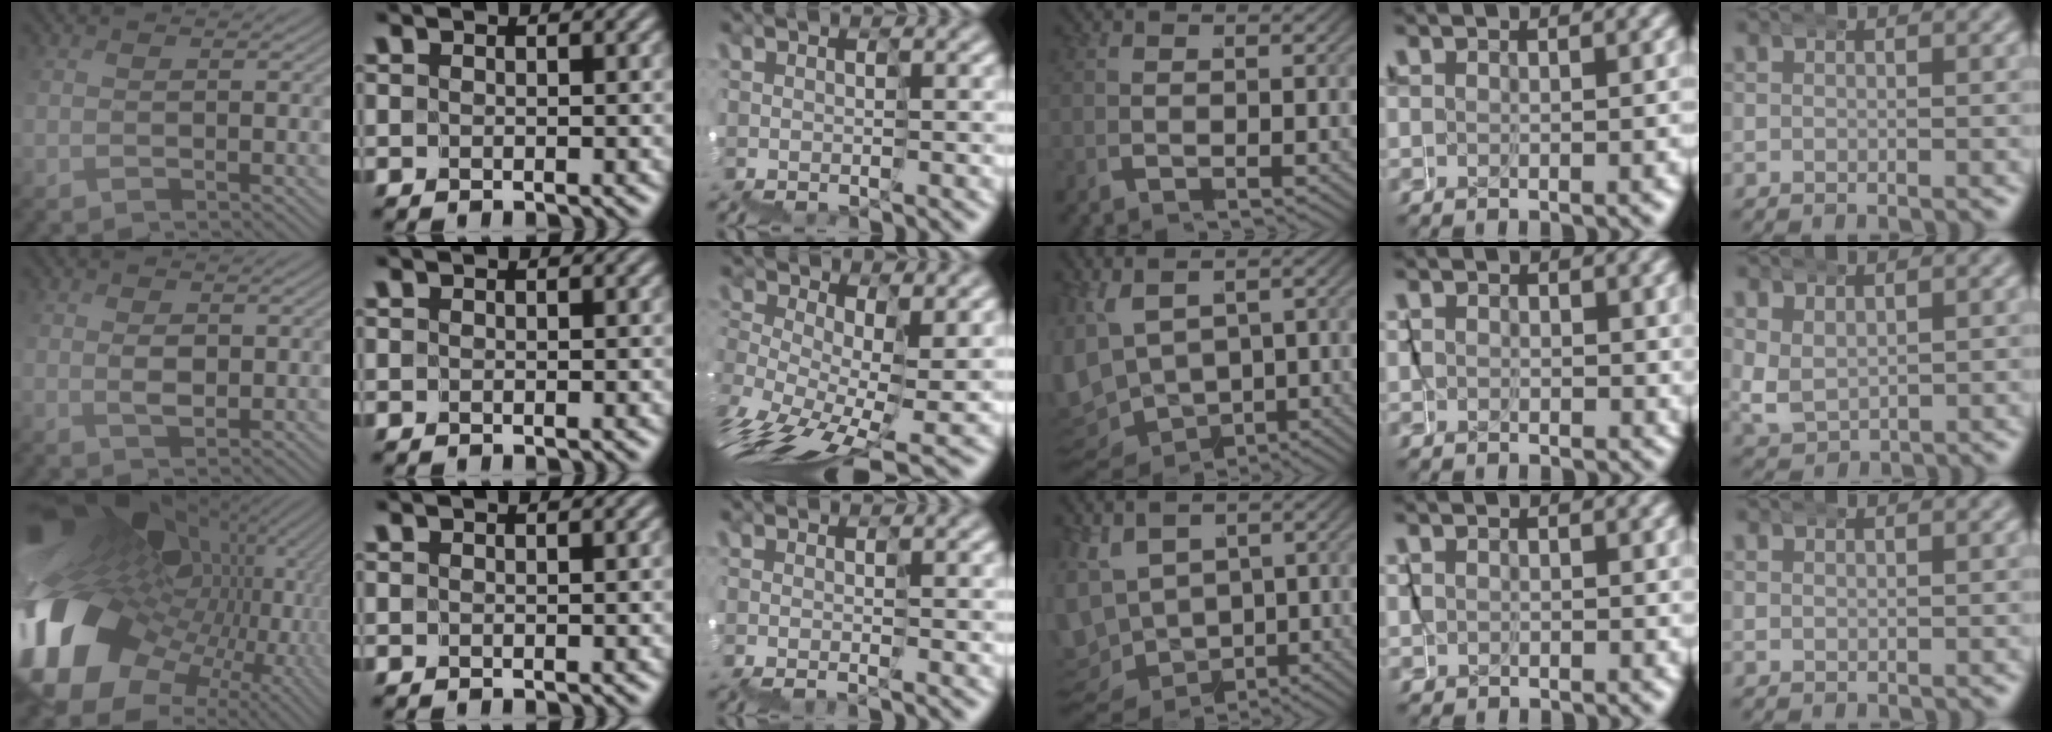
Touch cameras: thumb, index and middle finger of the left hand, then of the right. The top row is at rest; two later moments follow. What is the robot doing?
{"motion": "wrap", "object": "ethernet cable"}